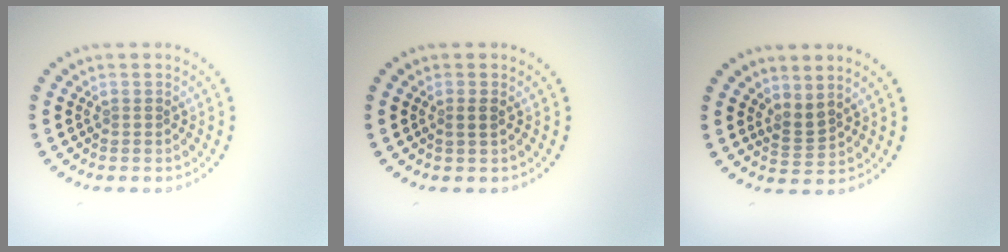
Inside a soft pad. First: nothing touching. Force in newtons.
{"total": 1.0, "press": 0.8, "slide": 0.5}
{"total": 1.9, "press": 1.3, "slide": 1.3}